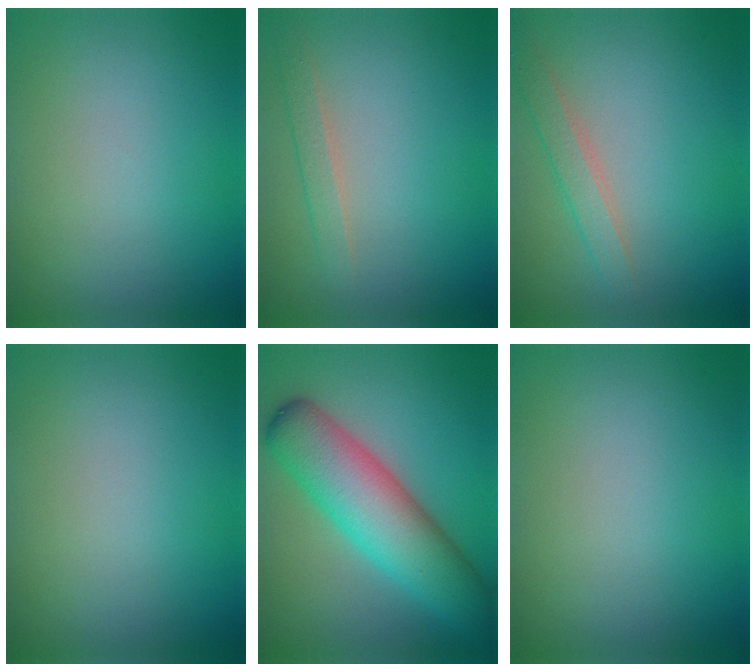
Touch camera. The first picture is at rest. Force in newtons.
{"total": 1.6, "press": 1.6, "slide": 0.2}
{"total": 2.3, "press": 2.3, "slide": 0.1}
{"total": 0.0}
{"total": 9.5, "press": 9.5, "slide": 0.2}
{"total": 0.0}